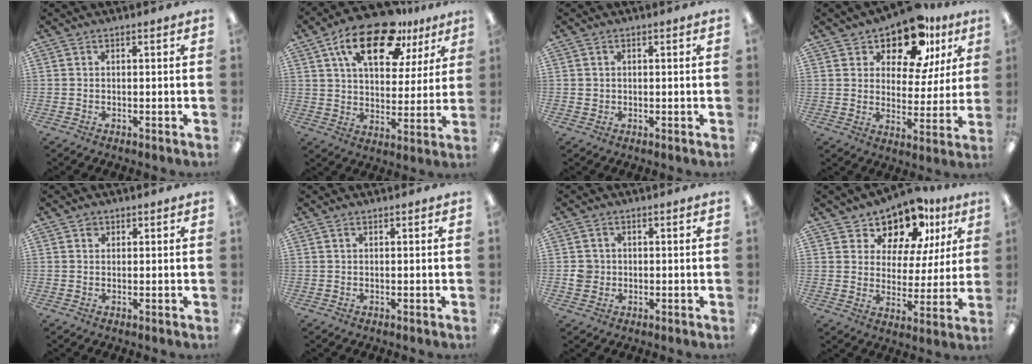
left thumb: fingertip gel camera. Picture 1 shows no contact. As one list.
[{"total": 18.9, "force": [11.1, 9.2, 12.3], "torque": [-0.200, -0.040, 0.187]}, {"total": 1.1, "force": [0.5, 1.0, 0.2], "torque": [-0.005, 0.005, 0.007]}, {"total": 14.1, "force": [10.4, 6.6, 6.9], "torque": [-0.123, -0.057, 0.184]}, {"total": 1.4, "force": [0.8, 1.1, 0.4], "torque": [-0.001, -0.001, 0.013]}, {"total": 0.7, "force": [0.4, 0.3, 0.4], "torque": [-0.009, 0.004, 0.007]}, {"total": 3.4, "force": [0.0, 3.3, 1.0], "torque": [-0.014, 0.004, -0.002]}, {"total": 12.3, "force": [10.0, 6.1, 3.7], "torque": [-0.079, -0.076, 0.185]}]